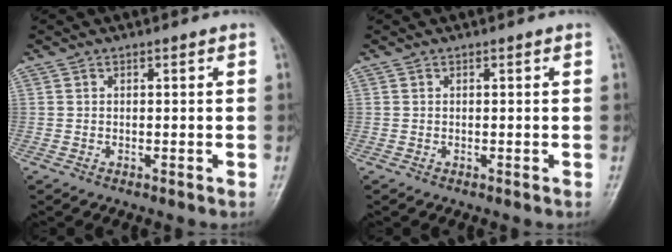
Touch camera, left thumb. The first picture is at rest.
{"total": 0.0}